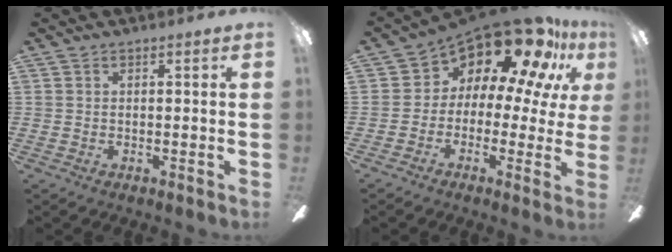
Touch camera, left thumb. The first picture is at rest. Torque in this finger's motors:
{"motor_torque": [1.93, 2.84, -0.08, 0.13, 0.05]}